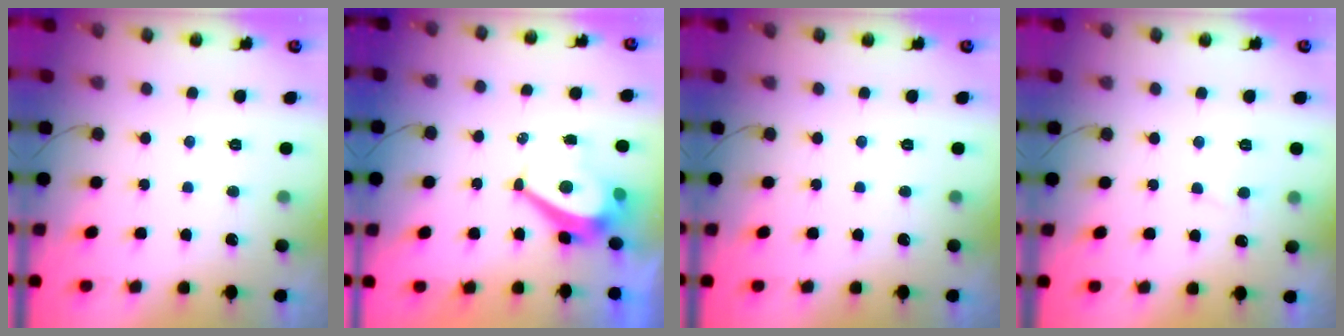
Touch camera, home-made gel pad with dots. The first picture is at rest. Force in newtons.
{"total": 4.5, "press": 4.5, "slide": 0.4}
{"total": 0.0}
{"total": 3.2, "press": 3.2, "slide": 0.5}